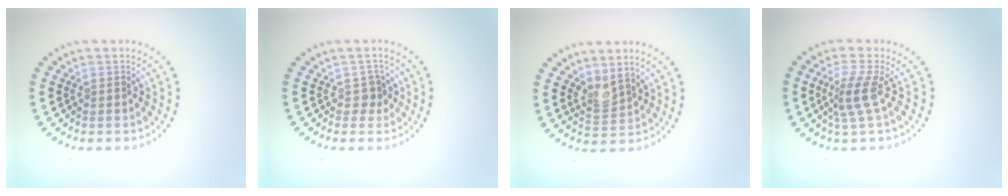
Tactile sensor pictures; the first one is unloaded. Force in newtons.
{"total": 1.3, "press": 1.0, "slide": 0.8}
{"total": 2.1, "press": 1.5, "slide": 1.4}
{"total": 2.7, "press": 1.9, "slide": 1.9}